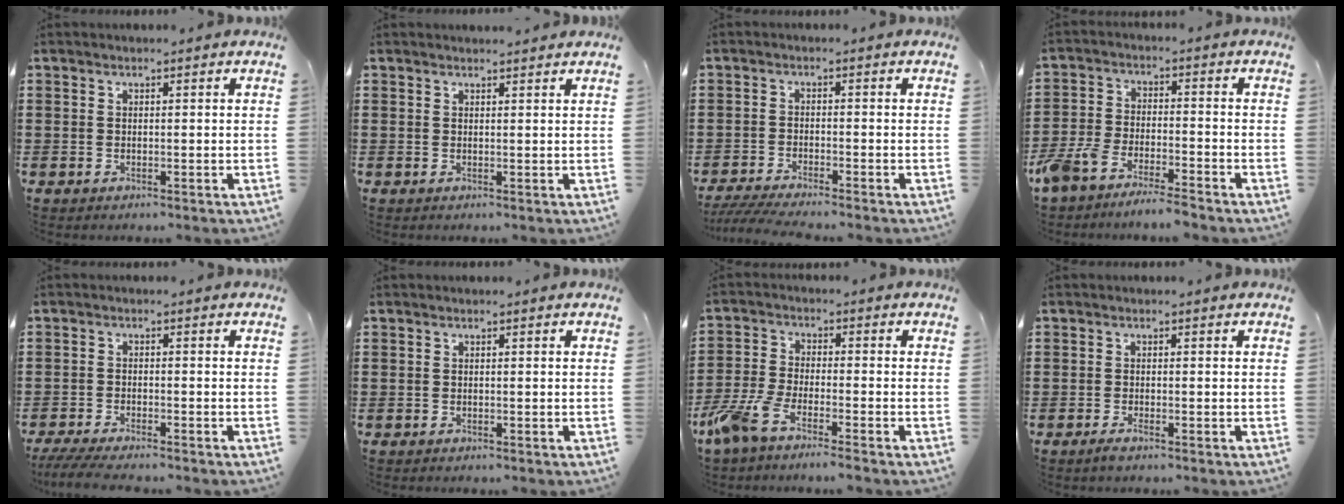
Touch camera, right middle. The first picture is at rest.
{"total": 0.9, "force": [0.9, 0.0, 0.1], "torque": [0.003, -0.004, 0.015]}
{"total": 3.3, "force": [-3.1, -0.1, 1.3], "torque": [-0.035, -0.011, -0.065]}
{"total": 6.2, "force": [-5.9, 0.5, 2.0], "torque": [-0.057, -0.006, -0.119]}
{"total": 3.3, "force": [-3.1, 0.1, 1.3], "torque": [-0.036, -0.010, -0.065]}
{"total": 0.0}
{"total": 6.0, "force": [-4.6, 0.9, 3.7], "torque": [-0.103, -0.016, -0.094]}
{"total": 1.1, "force": [-0.7, 0.1, 0.9], "torque": [-0.015, -0.003, -0.013]}